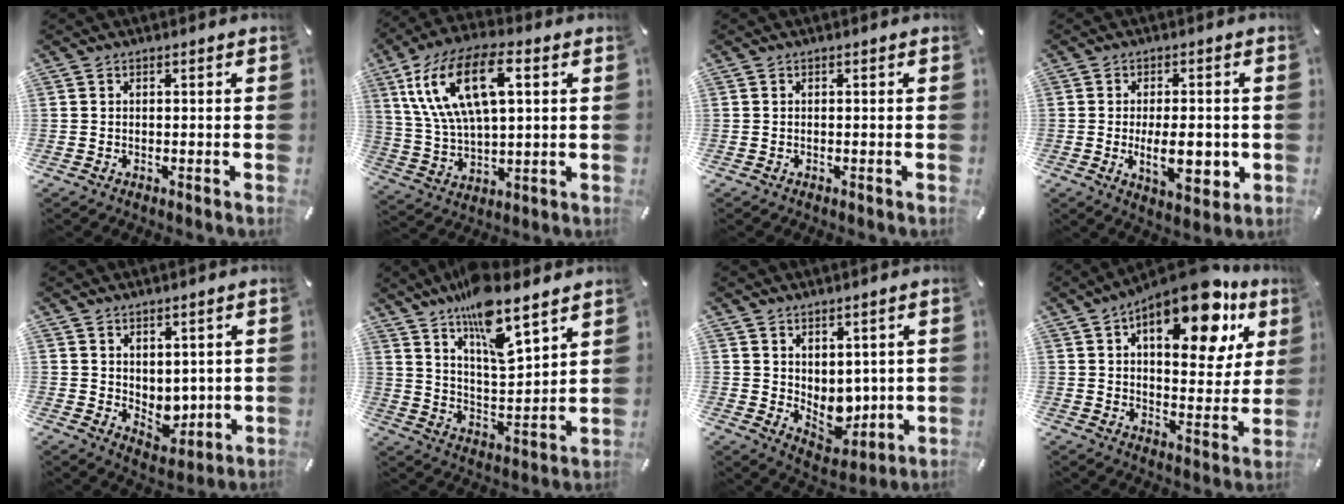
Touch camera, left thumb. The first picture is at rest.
{"total": 16.9, "force": [6.7, 8.1, 13.2], "torque": [-0.301, -0.003, 0.113]}
{"total": 0.0}
{"total": 10.6, "force": [-1.5, 4.8, 9.4], "torque": [-0.145, -0.014, -0.026]}
{"total": 4.8, "force": [2.7, 3.8, 1.2], "torque": [0.001, -0.026, 0.048]}
{"total": 14.0, "force": [11.1, 4.2, 7.5], "torque": [-0.135, -0.071, 0.194]}
{"total": 6.3, "force": [2.3, 5.4, 2.4], "torque": [-0.024, -0.028, 0.051]}
{"total": 20.0, "force": [11.7, 8.8, 13.7], "torque": [-0.193, -0.061, 0.185]}